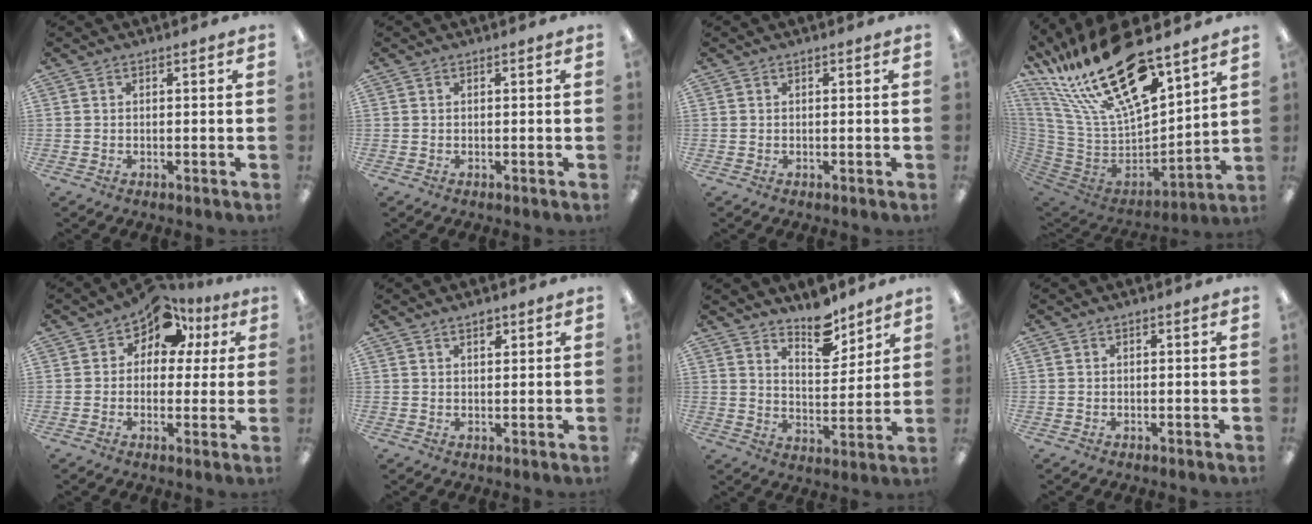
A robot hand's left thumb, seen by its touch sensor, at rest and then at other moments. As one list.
[{"total": 0.0}, {"total": 0.0}, {"total": 27.9, "force": [20.1, 9.3, 16.9], "torque": [-0.326, -0.127, 0.347]}, {"total": 10.0, "force": [6.2, 6.5, 4.3], "torque": [-0.074, -0.033, 0.115]}, {"total": 2.2, "force": [1.7, 0.9, 1.2], "torque": [-0.009, -0.006, 0.027]}, {"total": 10.0, "force": [8.4, 3.9, 3.6], "torque": [-0.033, -0.063, 0.149]}, {"total": 0.0}]